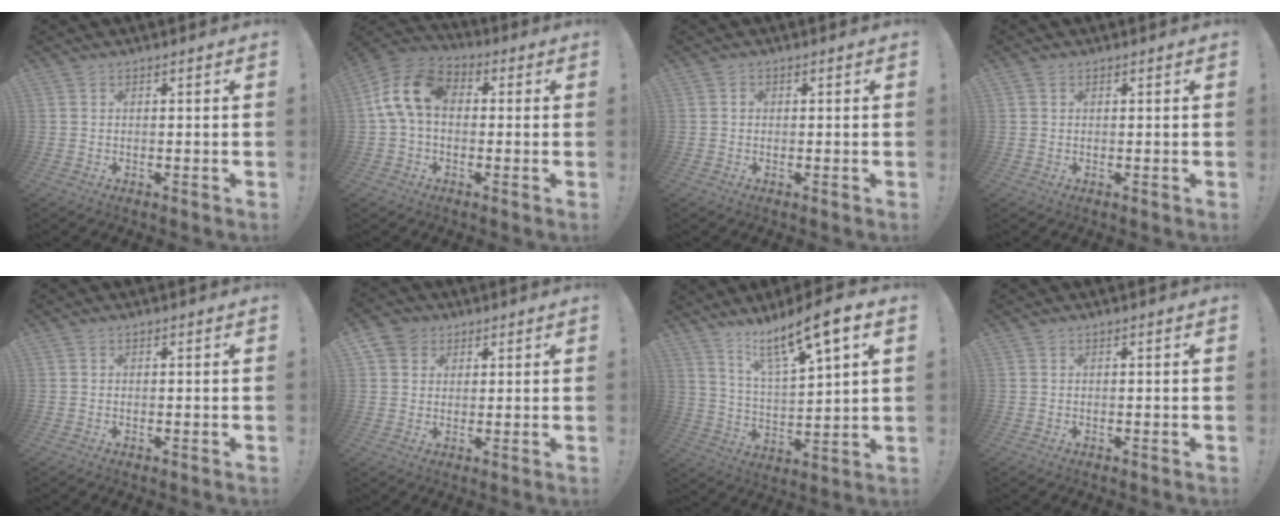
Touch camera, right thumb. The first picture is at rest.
{"total": 13.3, "force": [1.7, 8.7, 10.0], "torque": [-0.198, 0.021, 0.036]}
{"total": 0.9, "force": [-0.2, 0.8, 0.3], "torque": [-0.001, 0.001, -0.005]}
{"total": 0.8, "force": [0.5, 0.6, 0.1], "torque": [0.002, -0.001, 0.009]}
{"total": 0.0}
{"total": 5.6, "force": [2.5, 4.8, 1.1], "torque": [-0.017, -0.011, 0.050]}
{"total": 13.3, "force": [9.5, 1.9, 9.2], "torque": [-0.166, -0.057, 0.152]}
{"total": 0.0}